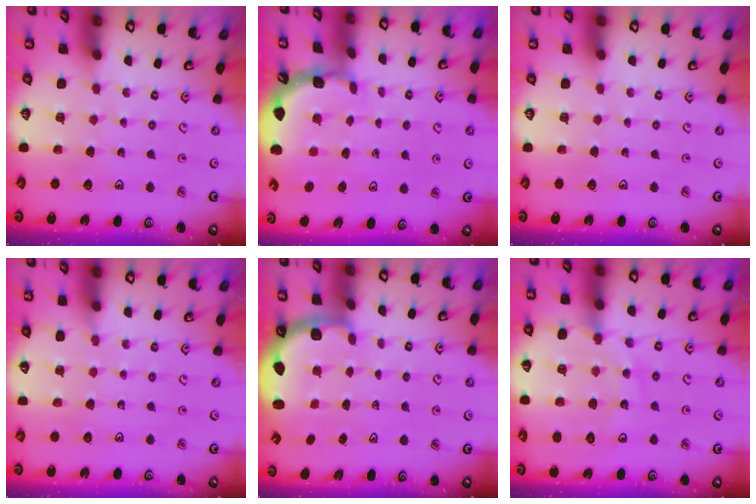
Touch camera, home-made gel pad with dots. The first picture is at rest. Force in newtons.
{"total": 1.6, "press": 1.6, "slide": 0.1}
{"total": 0.0}
{"total": 3.8, "press": 3.7, "slide": 0.5}
{"total": 2.3, "press": 2.0, "slide": 1.1}
{"total": 12.9, "press": 12.4, "slide": 3.3}